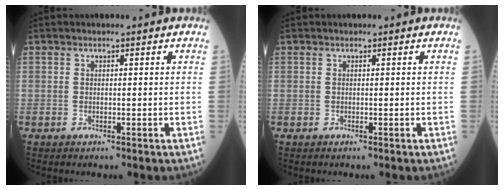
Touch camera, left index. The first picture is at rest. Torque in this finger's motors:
{"motor_torque": [0.07, 0.15, 0.00, 0.01]}